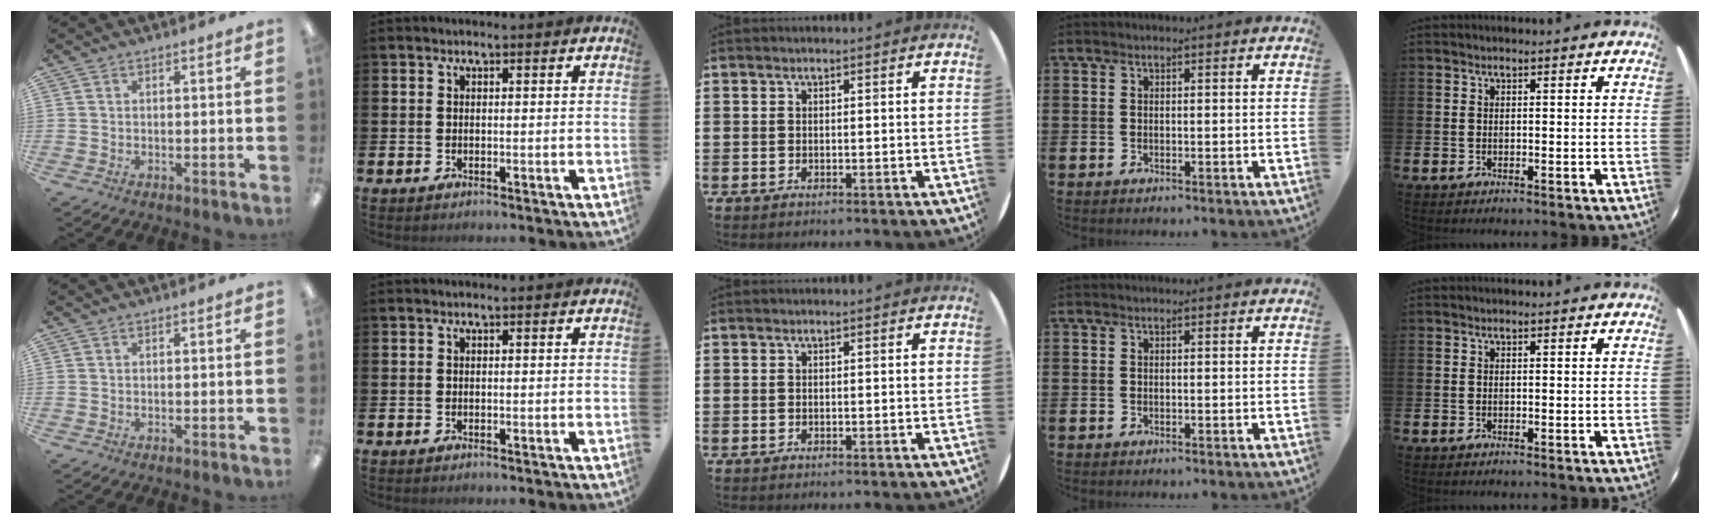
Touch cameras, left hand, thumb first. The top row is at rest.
{}